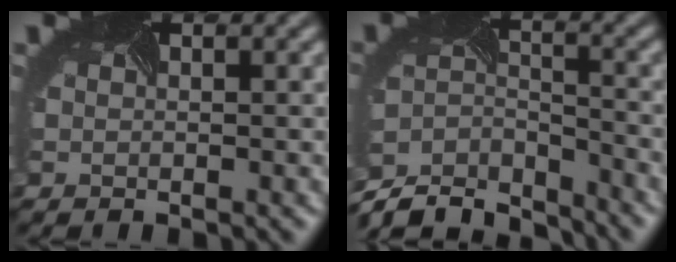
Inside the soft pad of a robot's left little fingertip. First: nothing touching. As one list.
[{"total": 8.0, "force": [-7.9, 1.3, 1.2], "torque": [-0.032, -0.010, -0.138]}]